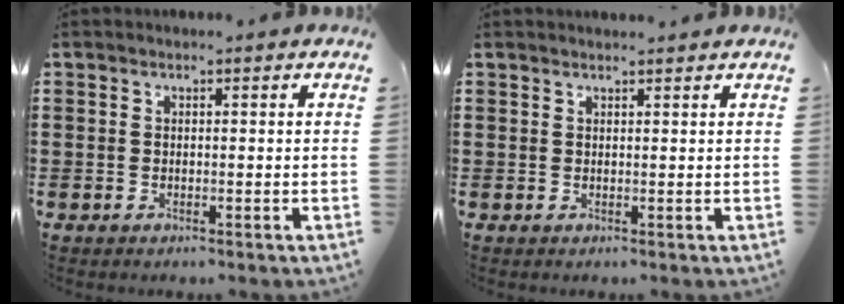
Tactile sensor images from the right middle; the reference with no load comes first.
{"total": 1.1, "force": [1.0, -0.3, 0.2], "torque": [-0.004, -0.004, 0.021]}